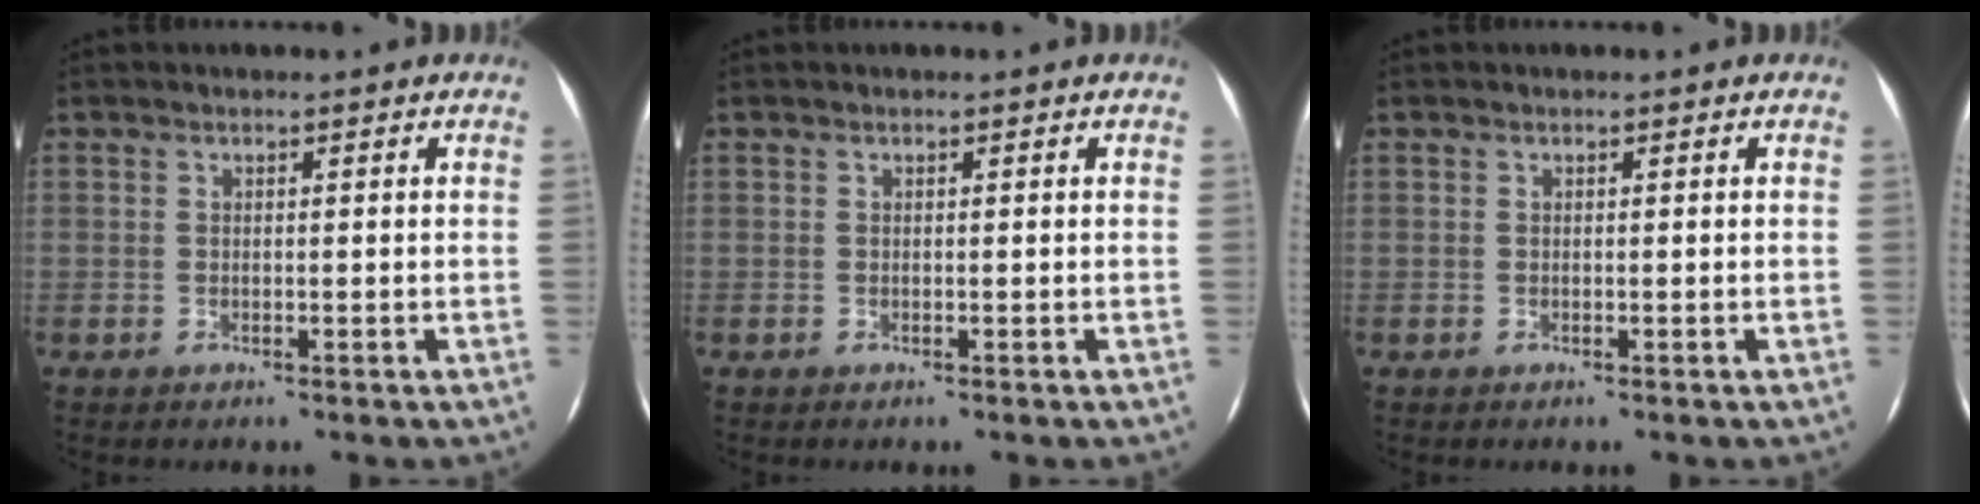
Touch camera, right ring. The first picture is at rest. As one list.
[{"total": 0.0}, {"total": 0.0}]